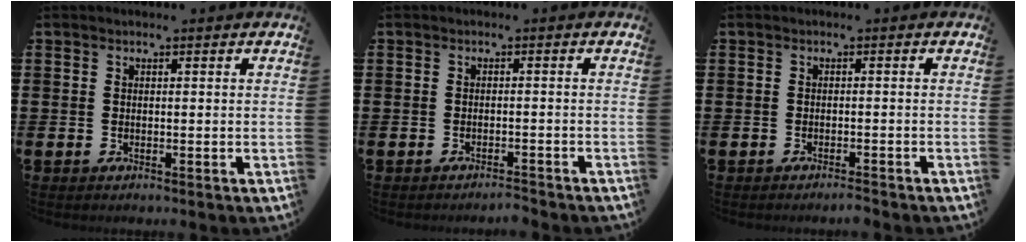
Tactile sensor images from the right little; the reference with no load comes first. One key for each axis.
{"total": 1.3, "fx": -1.2, "fy": -0.1, "fz": 0.2, "tx": -0.005, "ty": 0.002, "tz": -0.025}
{"total": 1.0, "fx": -0.9, "fy": -0.1, "fz": 0.3, "tx": -0.005, "ty": -0.002, "tz": -0.018}